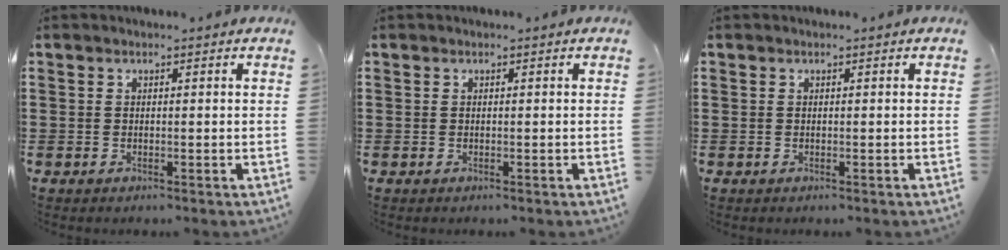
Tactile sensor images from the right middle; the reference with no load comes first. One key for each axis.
{"total": 0.0}
{"total": 0.0}